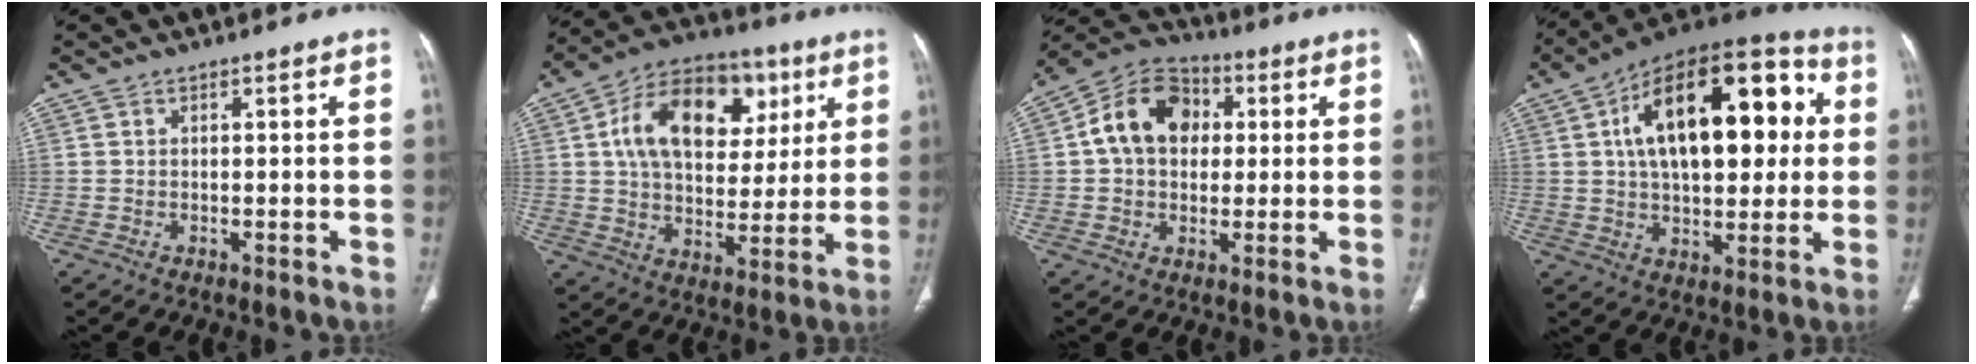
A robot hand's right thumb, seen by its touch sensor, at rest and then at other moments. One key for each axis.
{"total": 21.5, "fx": 7.0, "fy": 13.7, "fz": 15.0, "tx": -0.209, "ty": 0.002, "tz": 0.108}
{"total": 13.4, "fx": 2.1, "fy": 10.4, "fz": 8.2, "tx": -0.115, "ty": 0.022, "tz": 0.024}
{"total": 25.9, "fx": 5.3, "fy": 13.5, "fz": 21.5, "tx": -0.300, "ty": 0.029, "tz": 0.076}